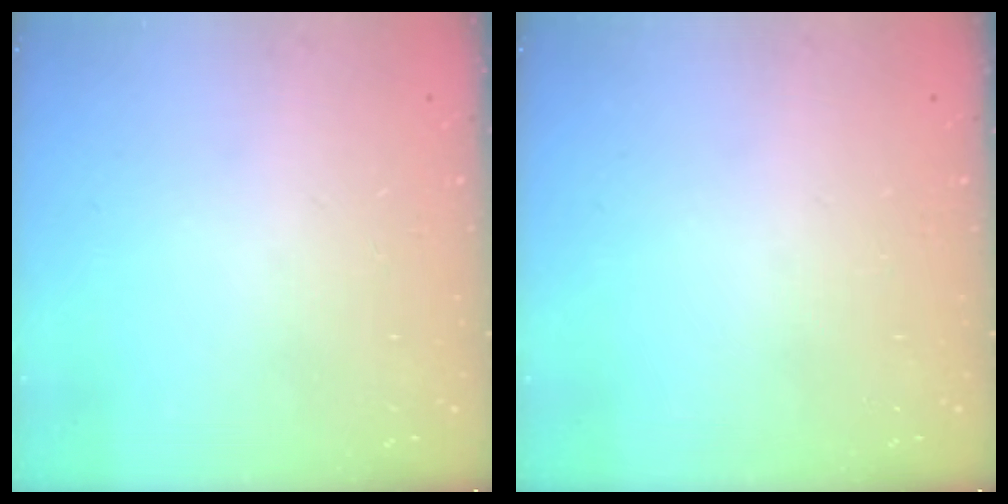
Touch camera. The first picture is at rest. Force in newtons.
{"total": 0.0}